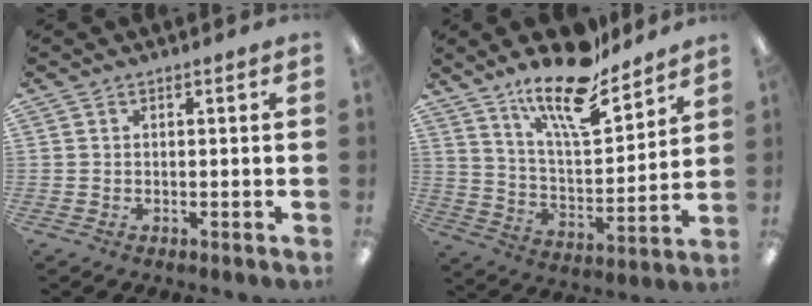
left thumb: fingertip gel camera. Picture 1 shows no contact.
{"total": 17.3, "force": [13.8, 4.8, 9.3], "torque": [-0.163, -0.086, 0.231]}